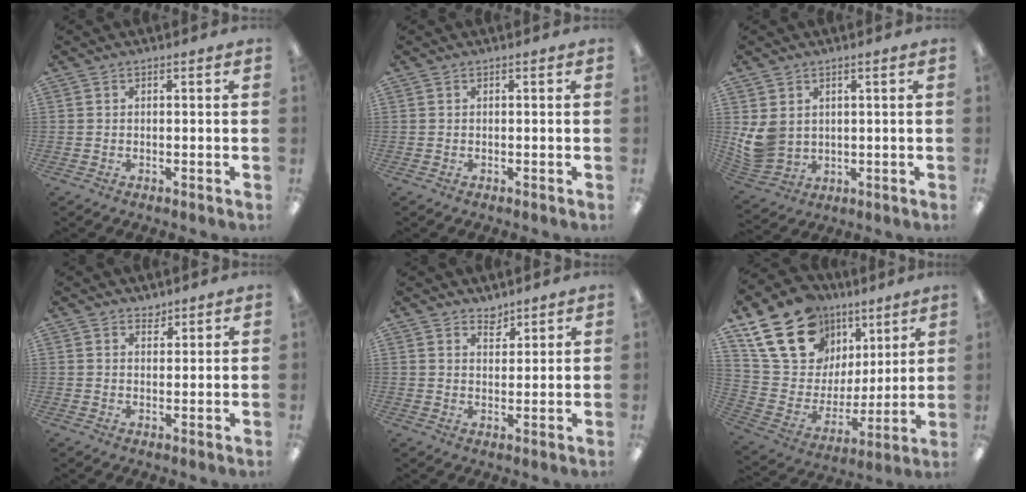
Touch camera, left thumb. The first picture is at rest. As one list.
[{"total": 0.0}, {"total": 7.4, "force": [1.8, 6.1, 3.6], "torque": [-0.086, -0.003, 0.039]}, {"total": 2.4, "force": [2.2, 1.1, 0.1], "torque": [0.012, -0.015, 0.038]}, {"total": 3.7, "force": [3.3, 1.5, 0.2], "torque": [0.013, -0.027, 0.060]}, {"total": 22.4, "force": [13.4, 15.2, 9.5], "torque": [-0.187, -0.057, 0.263]}]